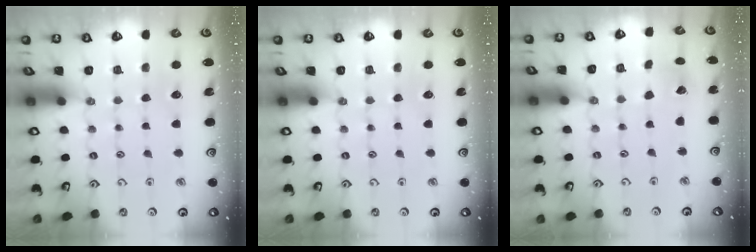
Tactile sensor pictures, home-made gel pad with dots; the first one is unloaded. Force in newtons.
{"total": 0.0}
{"total": 3.2, "press": 3.2, "slide": 0.3}